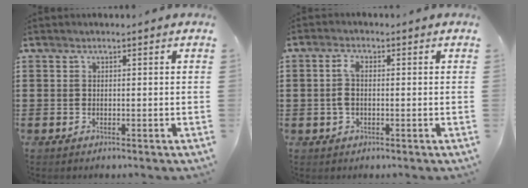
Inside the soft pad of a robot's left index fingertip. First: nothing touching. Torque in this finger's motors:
{"motor_torque": [1.08, 1.05, 0.14, 0.04]}